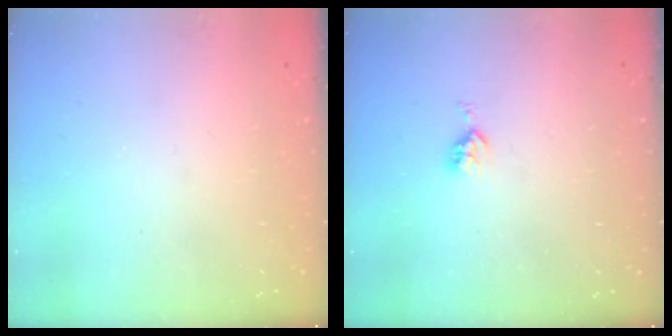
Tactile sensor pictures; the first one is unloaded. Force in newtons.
{"total": 4.4, "press": 4.3, "slide": 0.6}